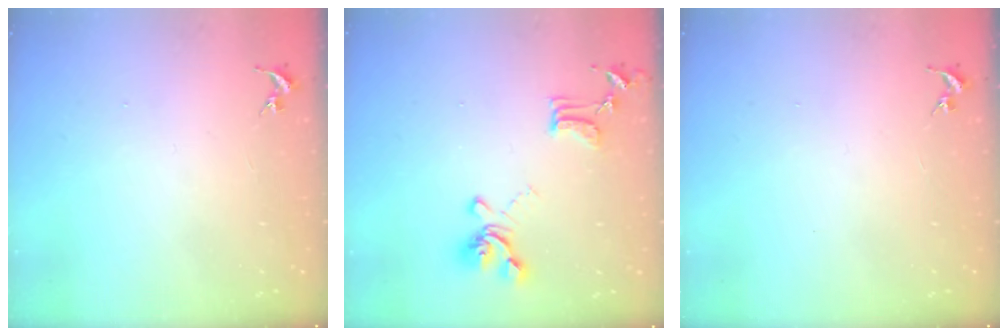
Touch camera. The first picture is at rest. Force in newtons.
{"total": 15.1, "press": 15.1, "slide": 1.4}
{"total": 0.0}